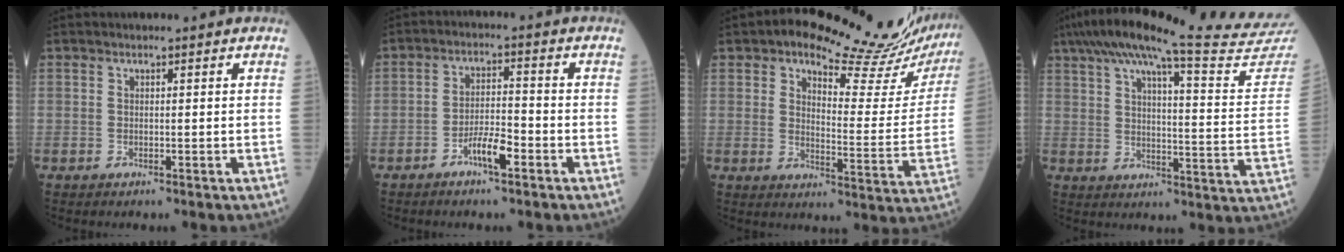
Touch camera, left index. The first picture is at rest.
{"total": 4.8, "force": [-3.0, 0.9, 3.7], "torque": [-0.073, -0.001, -0.057]}
{"total": 18.5, "force": [16.8, 4.1, 6.7], "torque": [-0.079, -0.057, 0.190]}
{"total": 27.1, "force": [24.9, -0.3, 10.8], "torque": [-0.168, -0.079, 0.307]}